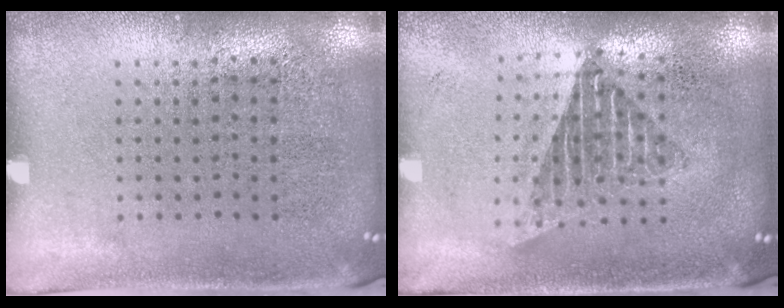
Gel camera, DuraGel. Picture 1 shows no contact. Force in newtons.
{"total": 1.6, "press": 1.4, "slide": 0.9}